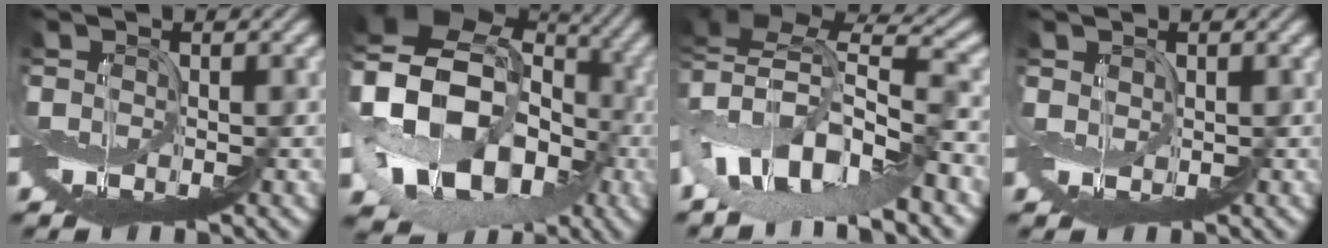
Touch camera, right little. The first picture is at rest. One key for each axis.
{"total": 13.7, "fx": -0.4, "fy": 12.0, "fz": 6.6, "tx": -0.146, "ty": 0.015, "tz": -0.025}
{"total": 6.8, "fx": -5.6, "fy": 1.4, "fz": 3.6, "tx": -0.115, "ty": 0.019, "tz": -0.085}
{"total": 1.8, "fx": 1.7, "fy": 0.1, "fz": -0.7, "tx": -0.004, "ty": 0.005, "tz": 0.032}